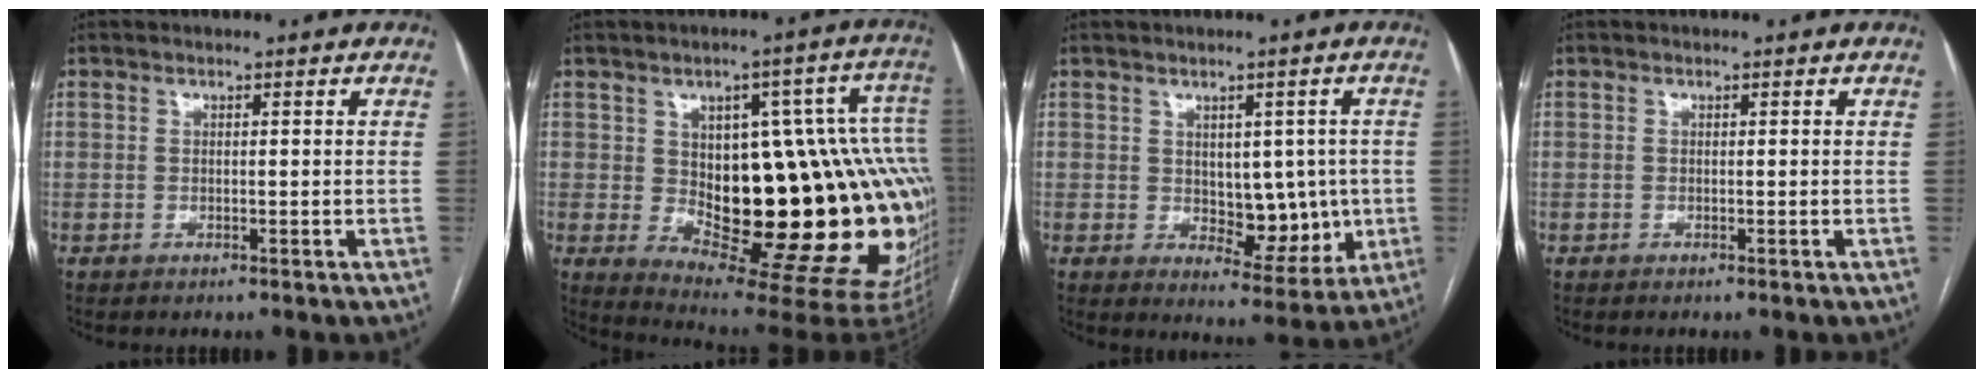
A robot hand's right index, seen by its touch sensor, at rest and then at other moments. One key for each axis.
{"total": 28.5, "fx": -1.4, "fy": 8.8, "fz": 27.0, "tx": -0.277, "ty": 0.030, "tz": 0.009}
{"total": 7.8, "fx": 0.0, "fy": 4.6, "fz": 6.2, "tx": -0.065, "ty": 0.005, "tz": 0.019}
{"total": 0.0}